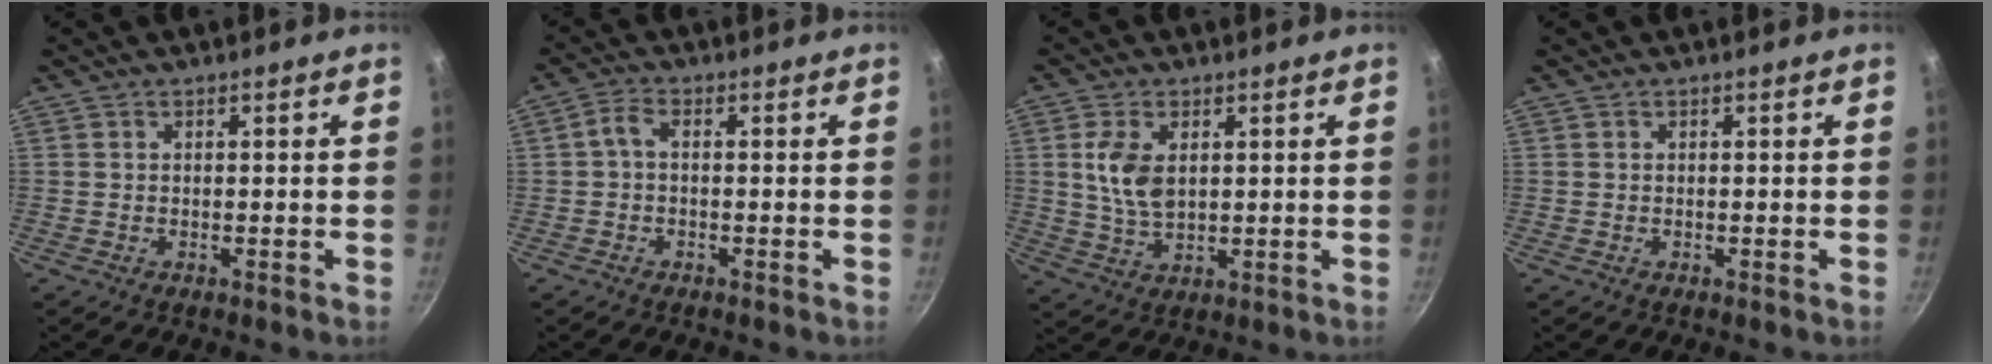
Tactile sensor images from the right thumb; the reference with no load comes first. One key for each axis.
{"total": 2.6, "fx": -0.4, "fy": 1.4, "fz": 2.2, "tx": -0.054, "ty": 0.012, "tz": -0.014}
{"total": 7.5, "fx": 1.6, "fy": 4.4, "fz": 5.9, "tx": -0.113, "ty": -0.009, "tz": 0.035}
{"total": 0.0}